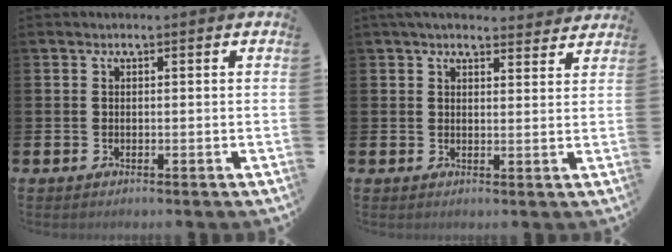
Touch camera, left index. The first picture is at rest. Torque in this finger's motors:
{"motor_torque": [1.03, -1.12, 0.57, 0.10]}